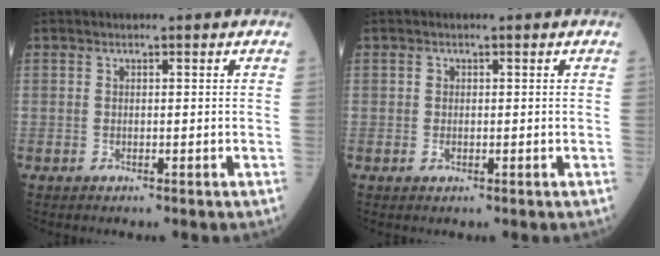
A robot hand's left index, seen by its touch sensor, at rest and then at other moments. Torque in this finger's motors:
{"motor_torque": [0.31, 0.28, 0.00, 0.00]}